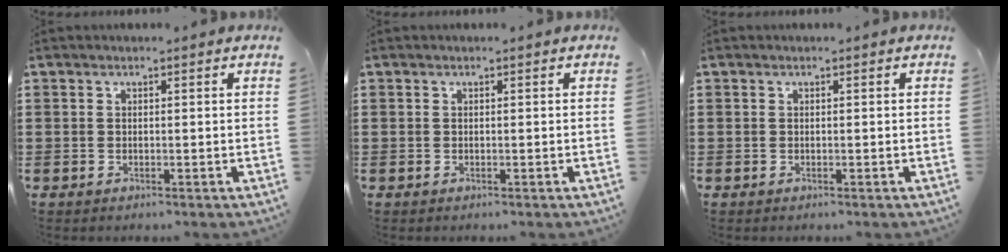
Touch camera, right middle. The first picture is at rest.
{"total": 0.0}
{"total": 0.0}